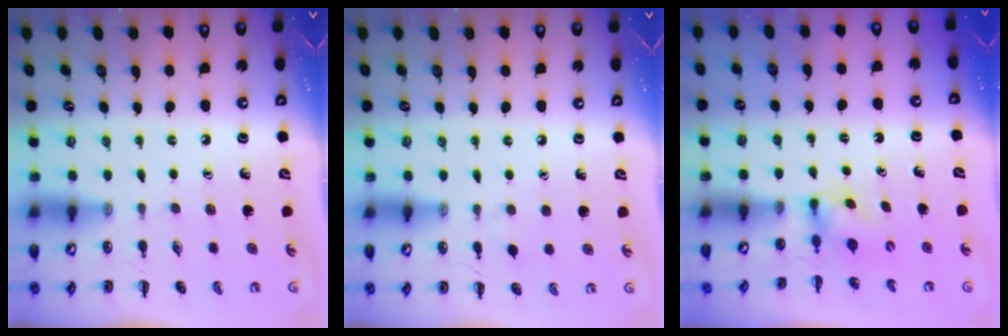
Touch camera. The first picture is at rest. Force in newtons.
{"total": 2.2, "press": 1.9, "slide": 0.9}
{"total": 2.2, "press": 1.9, "slide": 1.0}